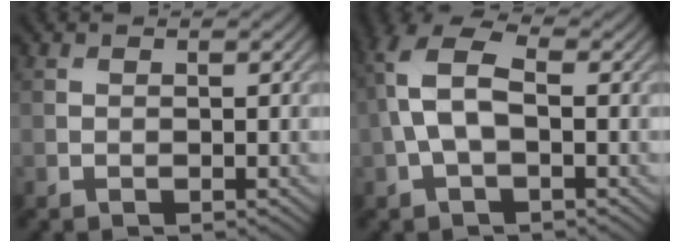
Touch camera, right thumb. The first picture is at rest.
{"total": 7.8, "force": [0.0, 4.0, 6.7], "torque": [-0.163, 0.020, -0.010]}